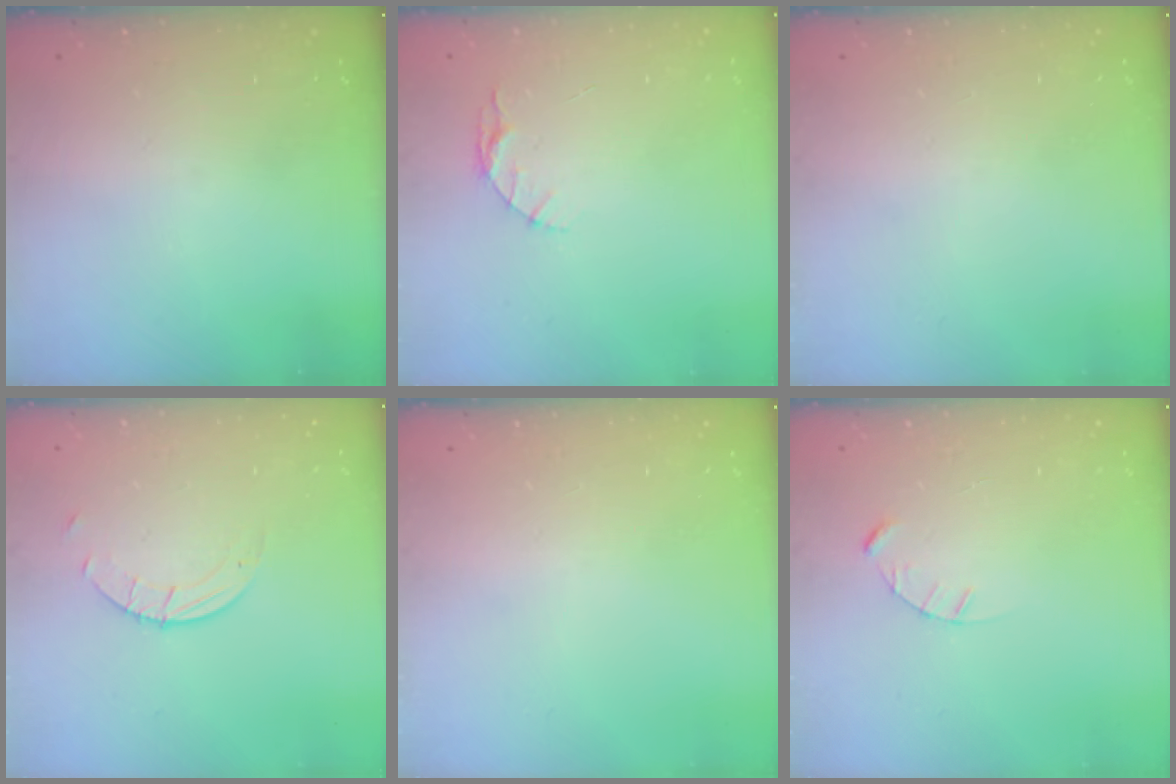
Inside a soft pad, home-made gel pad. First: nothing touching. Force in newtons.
{"total": 3.3, "press": 3.3, "slide": 0.4}
{"total": 0.0}
{"total": 2.7, "press": 2.7, "slide": 0.3}
{"total": 0.0}
{"total": 2.4, "press": 2.4, "slide": 0.3}